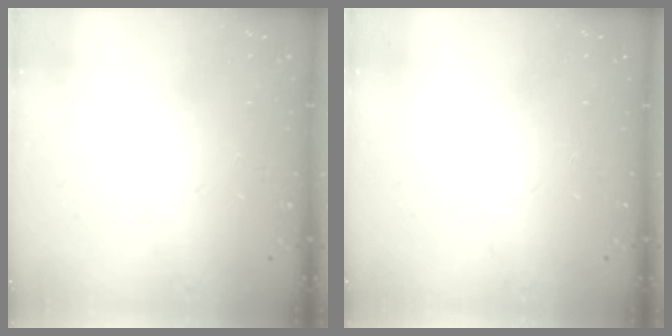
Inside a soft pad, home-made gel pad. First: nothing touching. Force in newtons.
{"total": 0.0}